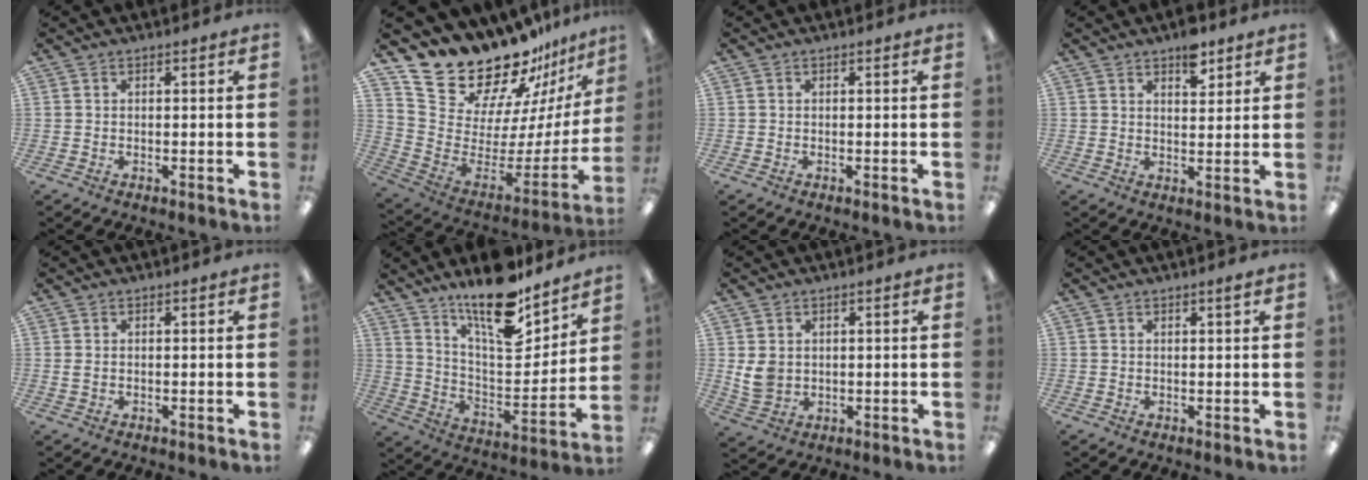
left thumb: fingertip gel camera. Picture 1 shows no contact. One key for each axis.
{"total": 21.7, "fx": 19.6, "fy": 7.3, "fz": 5.8, "tx": -0.102, "ty": -0.174, "tz": 0.365}
{"total": 0.0}
{"total": 6.4, "fx": 4.4, "fy": 3.1, "fz": 3.6, "tx": -0.033, "ty": -0.023, "tz": 0.070}
{"total": 1.0, "fx": 0.3, "fy": 0.6, "fz": 0.8, "tx": -0.016, "ty": 0.003, "tz": 0.005}
{"total": 17.5, "fx": 13.9, "fy": 5.3, "fz": 9.2, "tx": -0.156, "ty": -0.104, "tz": 0.238}
{"total": 5.3, "fx": 1.1, "fy": 4.3, "fz": 2.9, "tx": -0.053, "ty": 0.005, "tz": 0.025}
{"total": 1.0, "fx": 0.8, "fy": 0.2, "fz": 0.6, "tx": -0.012, "ty": 0.002, "tz": 0.013}